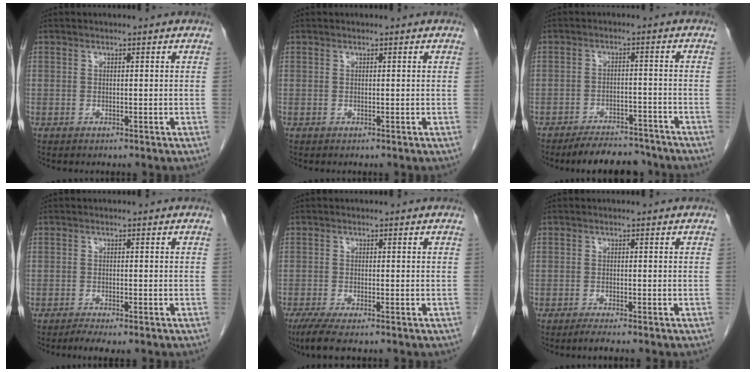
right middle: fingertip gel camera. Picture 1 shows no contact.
{"total": 0.0}
{"total": 8.6, "force": [-7.9, 2.7, 2.2], "torque": [-0.023, 0.003, -0.112]}
{"total": 2.4, "force": [-1.8, 0.2, 1.6], "torque": [-0.028, -0.008, -0.029]}
{"total": 4.1, "force": [-2.8, 0.5, 2.9], "torque": [-0.056, -0.012, -0.051]}
{"total": 1.6, "force": [-1.3, -0.3, 0.9], "torque": [-0.024, -0.006, -0.024]}